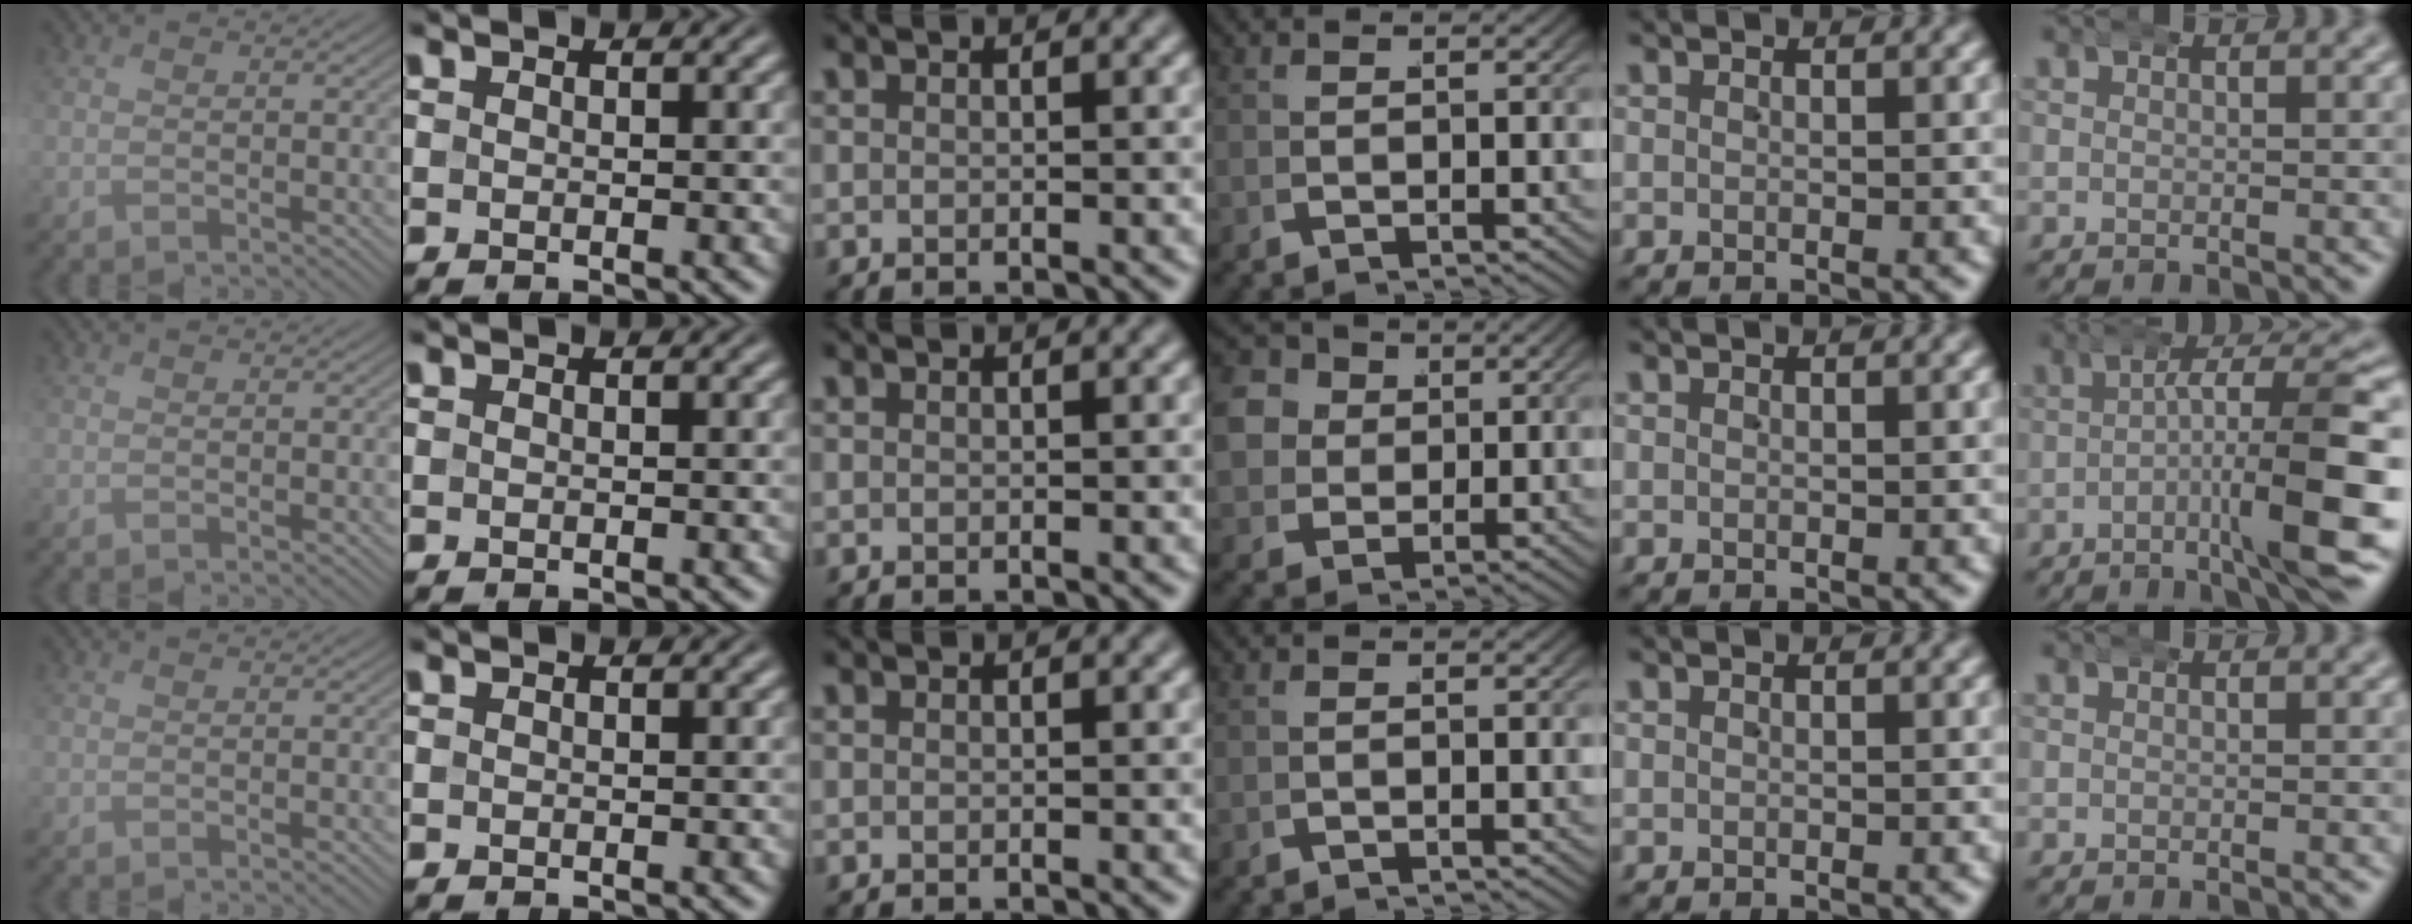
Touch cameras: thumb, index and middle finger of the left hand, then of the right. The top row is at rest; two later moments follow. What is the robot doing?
{"motion": "wrap", "object": "aluminum foil"}